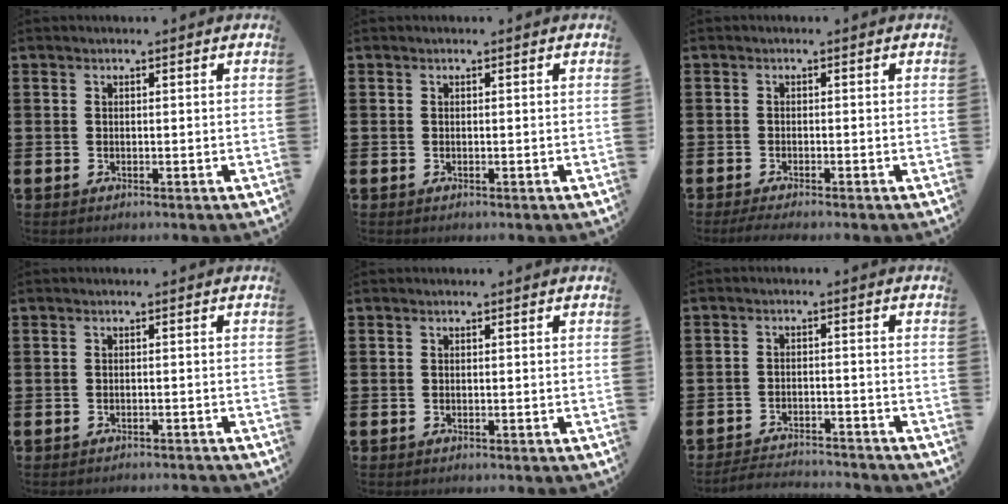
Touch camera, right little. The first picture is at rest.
{"total": 0.0}
{"total": 1.1, "force": [-0.8, 0.1, 0.8], "torque": [-0.013, -0.003, -0.015]}
{"total": 0.9, "force": [-0.9, -0.1, 0.0], "torque": [-0.002, 0.000, -0.019]}
{"total": 0.0}
{"total": 2.9, "force": [-2.9, 0.1, 0.1], "torque": [-0.006, 0.004, -0.063]}